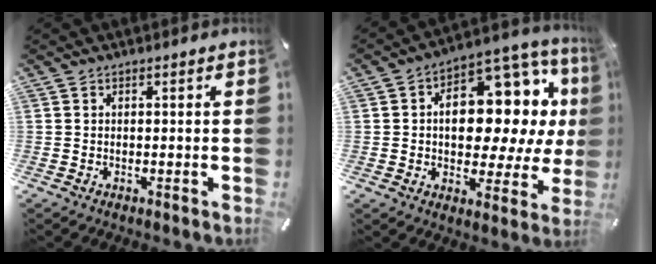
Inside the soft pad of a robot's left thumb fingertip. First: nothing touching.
{"total": 16.9, "force": [3.2, 10.8, 12.6], "torque": [-0.166, -0.032, 0.055]}